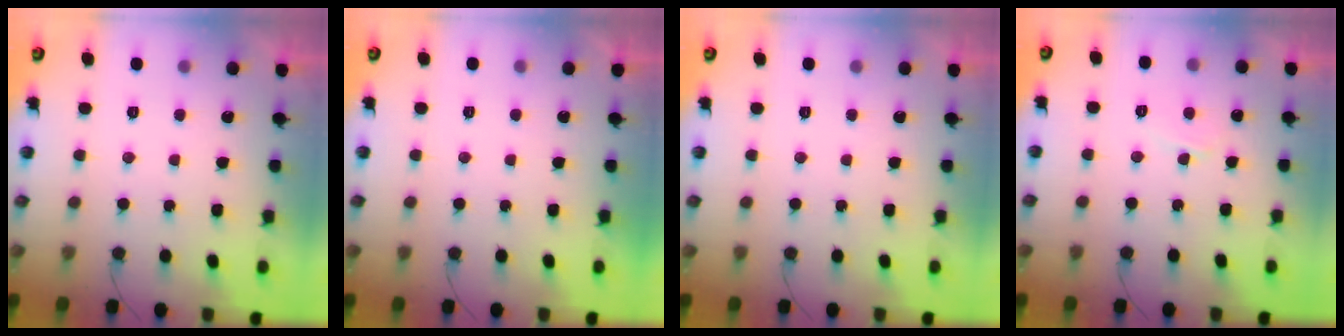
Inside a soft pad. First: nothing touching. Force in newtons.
{"total": 1.9, "press": 1.9, "slide": 0.0}
{"total": 0.0}
{"total": 3.8, "press": 3.8, "slide": 0.4}